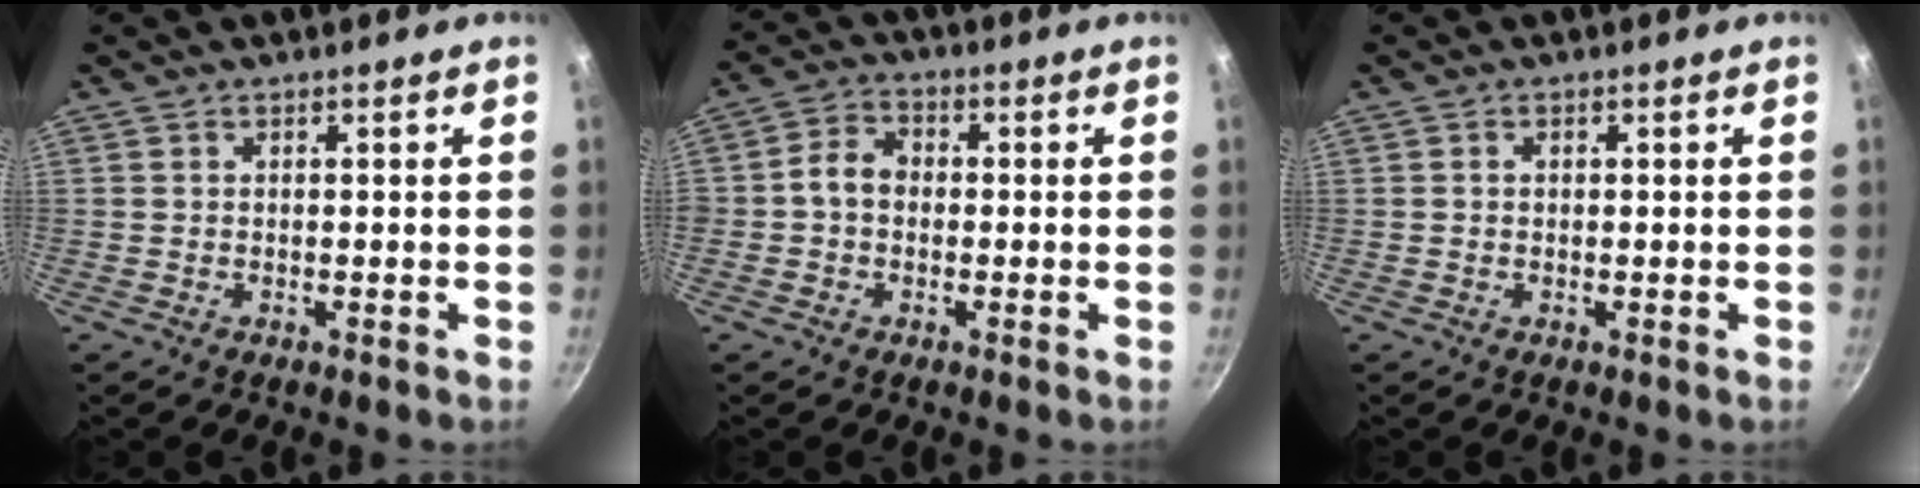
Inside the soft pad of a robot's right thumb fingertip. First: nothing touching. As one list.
[{"total": 5.1, "force": [-0.4, 4.1, 3.0], "torque": [-0.034, 0.018, -0.021]}, {"total": 0.8, "force": [0.1, 0.6, 0.5], "torque": [-0.007, 0.005, 0.002]}]